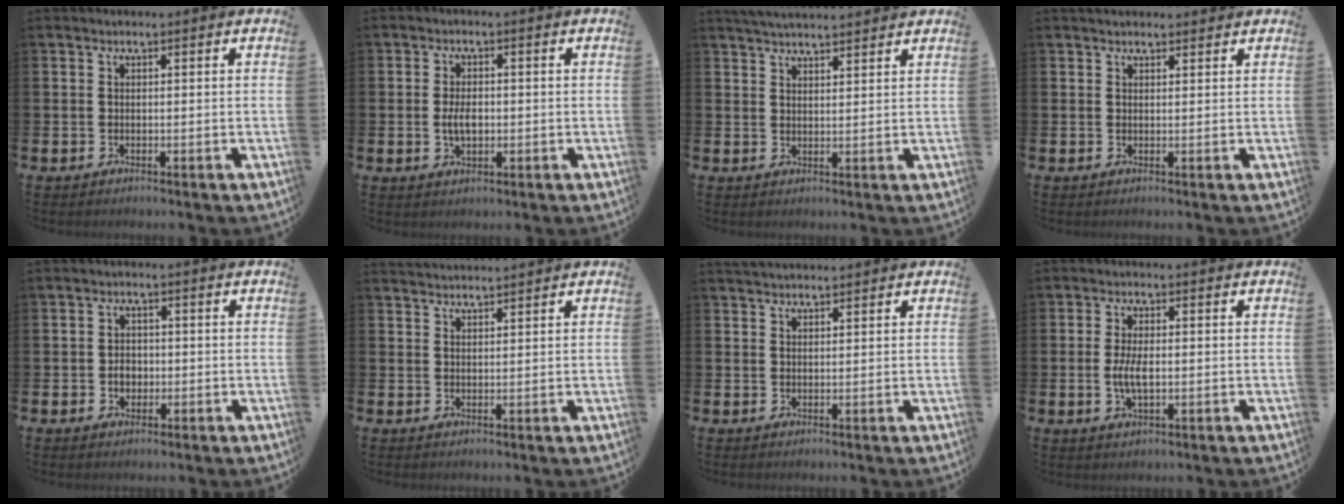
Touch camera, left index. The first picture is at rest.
{"total": 3.5, "force": [-0.1, 2.0, 2.9], "torque": [-0.042, 0.000, -0.006]}
{"total": 3.6, "force": [3.6, 0.2, 0.4], "torque": [-0.010, -0.014, 0.065]}
{"total": 1.5, "force": [1.4, 0.5, 0.2], "torque": [0.006, -0.002, 0.025]}
{"total": 2.3, "force": [-0.4, 1.9, 1.3], "torque": [-0.004, -0.002, -0.014]}
{"total": 2.2, "force": [2.2, 0.2, 0.0], "torque": [-0.002, -0.012, 0.040]}
{"total": 2.0, "force": [2.0, 0.4, 0.2], "torque": [-0.002, -0.004, 0.036]}
{"total": 4.3, "force": [-0.3, 1.8, 3.9], "torque": [-0.072, -0.001, -0.009]}